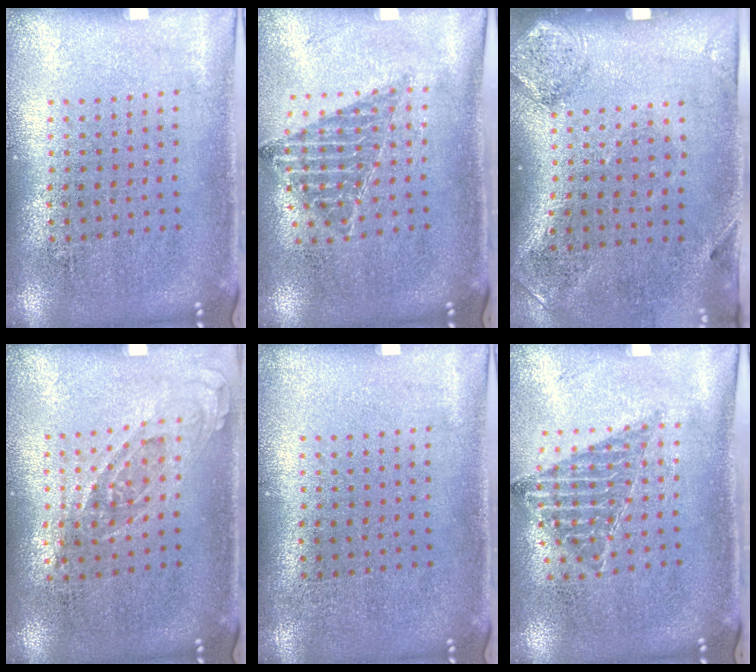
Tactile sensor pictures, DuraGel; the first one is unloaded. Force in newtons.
{"total": 0.9, "press": 0.8, "slide": 0.2}
{"total": 1.9, "press": 1.1, "slide": 1.6}
{"total": 0.7, "press": 0.7, "slide": 0.3}
{"total": 0.0}
{"total": 0.9, "press": 0.8, "slide": 0.2}